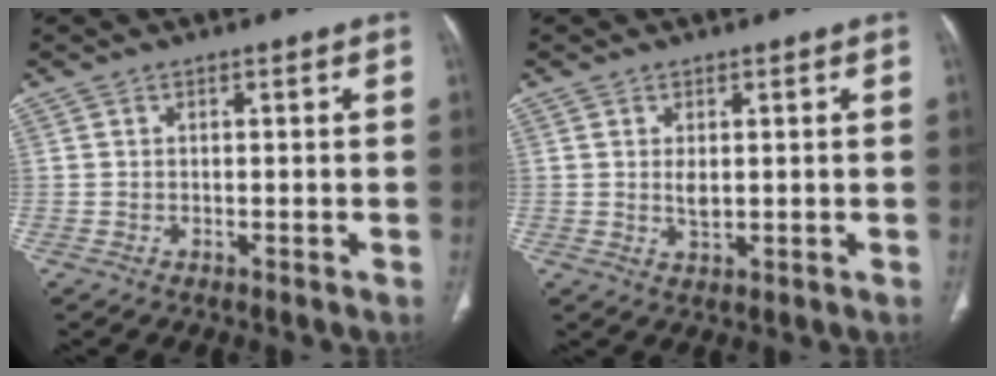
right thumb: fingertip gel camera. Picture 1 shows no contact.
{"total": 2.2, "force": [0.4, 1.1, 1.9], "torque": [-0.035, -0.006, 0.012]}